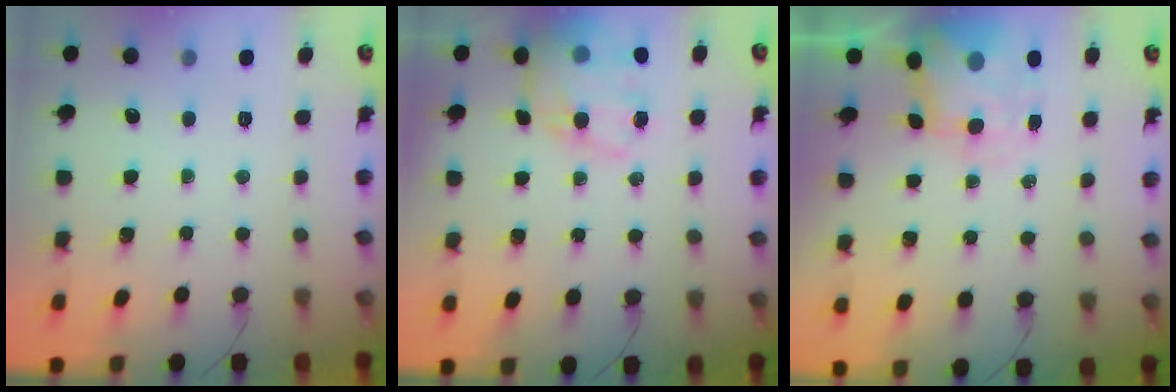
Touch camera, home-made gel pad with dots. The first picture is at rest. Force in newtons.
{"total": 15.8, "press": 15.4, "slide": 3.6}
{"total": 6.6, "press": 6.4, "slide": 1.8}